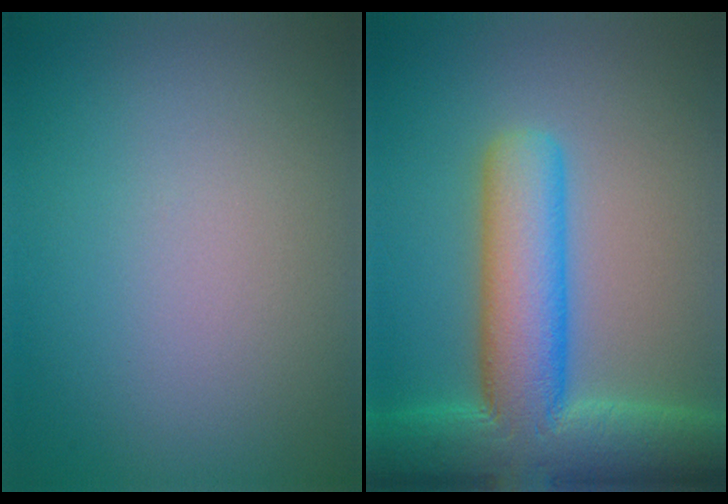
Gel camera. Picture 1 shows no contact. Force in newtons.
{"total": 11.5, "press": 11.4, "slide": 0.7}